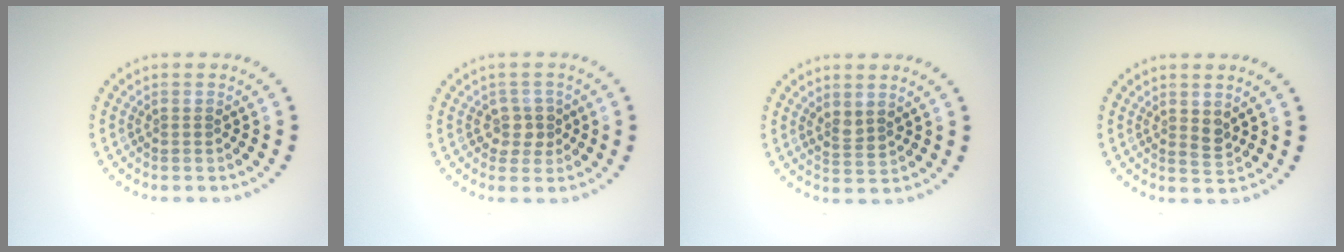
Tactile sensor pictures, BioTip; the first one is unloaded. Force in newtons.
{"total": 2.0, "press": 1.7, "slide": 1.0}
{"total": 1.5, "press": 1.2, "slide": 0.9}
{"total": 1.2, "press": 1.0, "slide": 0.5}